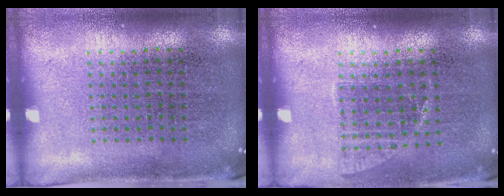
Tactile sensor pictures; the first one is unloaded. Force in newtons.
{"total": 1.0, "press": 0.8, "slide": 0.5}